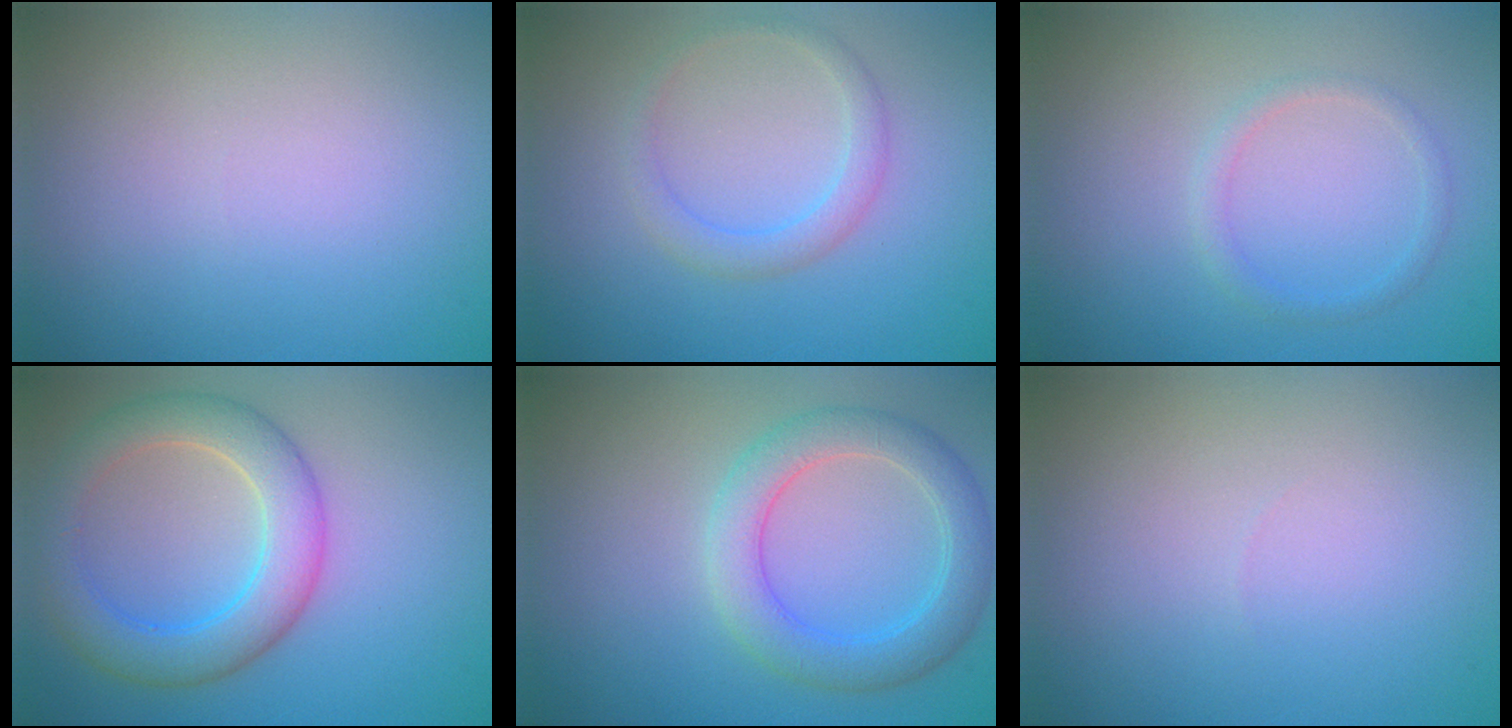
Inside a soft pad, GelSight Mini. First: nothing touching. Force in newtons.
{"total": 2.0, "press": 2.0, "slide": 0.1}
{"total": 1.3, "press": 1.3, "slide": 0.1}
{"total": 5.6, "press": 5.6, "slide": 0.5}
{"total": 4.6, "press": 4.6, "slide": 0.3}
{"total": 0.0}